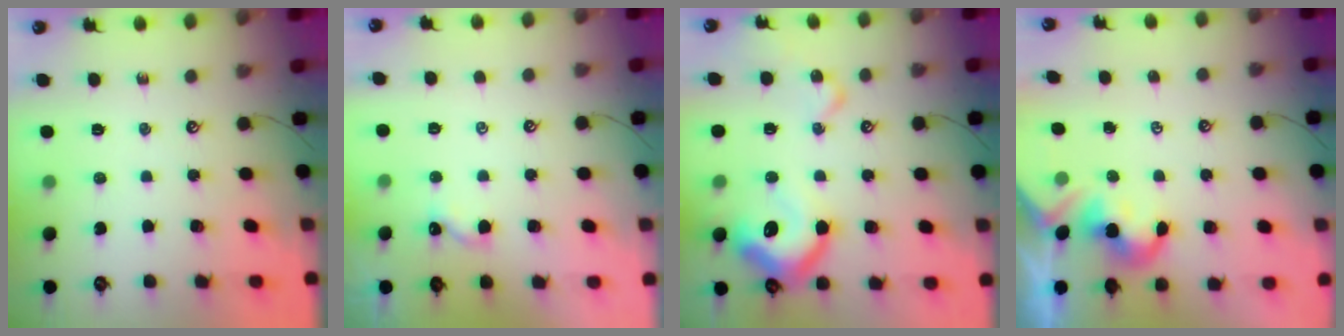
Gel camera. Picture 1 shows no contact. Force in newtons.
{"total": 3.6, "press": 3.6, "slide": 0.2}
{"total": 15.6, "press": 15.5, "slide": 1.4}
{"total": 2.1, "press": 2.0, "slide": 0.5}